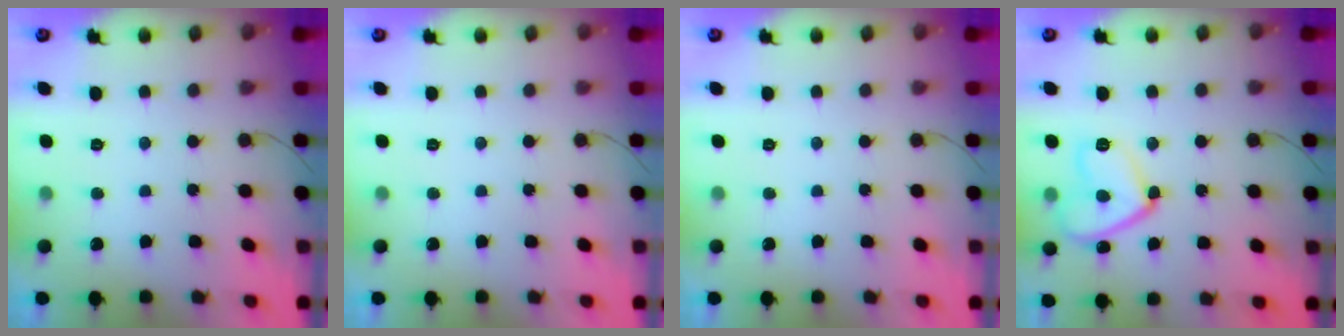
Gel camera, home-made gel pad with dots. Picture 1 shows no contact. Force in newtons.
{"total": 0.0}
{"total": 0.0}
{"total": 13.2, "press": 13.2, "slide": 1.1}